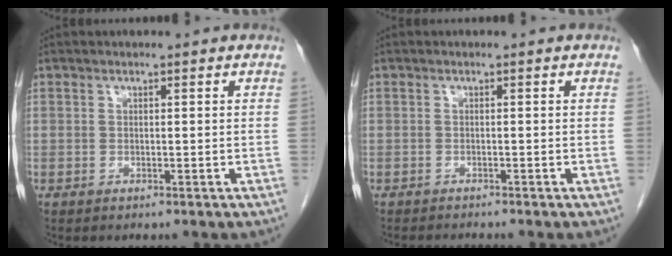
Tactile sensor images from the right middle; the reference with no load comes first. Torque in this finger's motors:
{"motor_torque": [0.01, 0.01, 0.00, 0.00]}